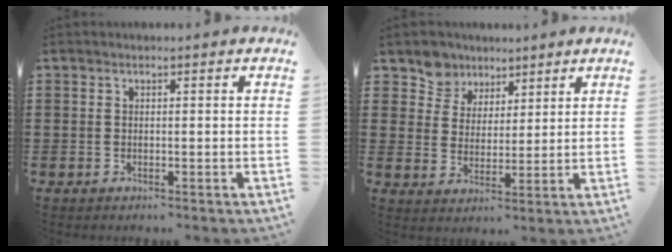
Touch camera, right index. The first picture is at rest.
{"total": 5.5, "force": [4.0, 3.7, -0.7], "torque": [-0.023, -0.012, 0.075]}